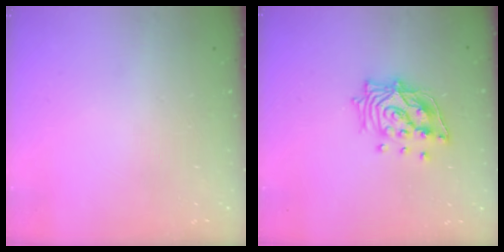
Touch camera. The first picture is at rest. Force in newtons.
{"total": 12.7, "press": 12.6, "slide": 1.3}